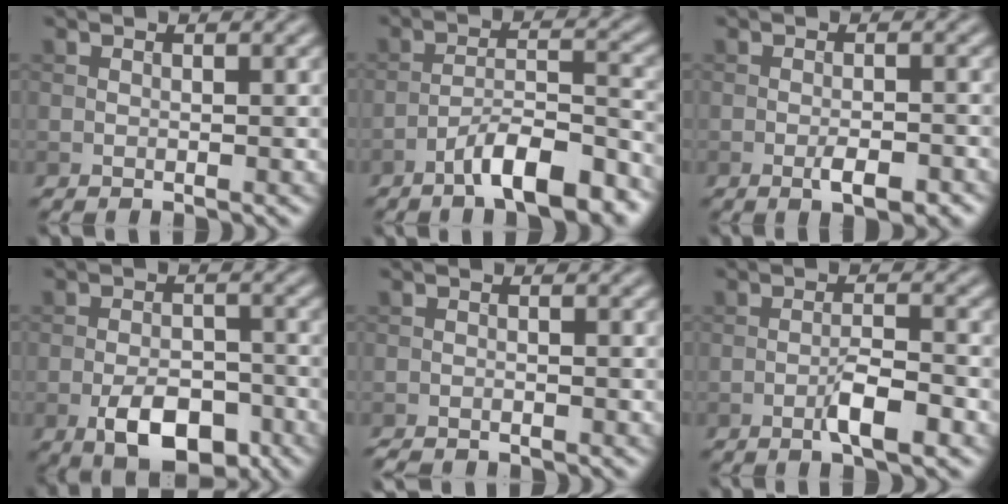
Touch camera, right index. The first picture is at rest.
{"total": 7.7, "force": [-5.3, 1.8, 5.2], "torque": [-0.083, 0.008, -0.088]}
{"total": 2.9, "force": [-1.5, 0.9, 2.4], "torque": [-0.041, -0.002, -0.024]}
{"total": 6.3, "force": [-3.1, 3.3, 4.4], "torque": [-0.069, -0.005, -0.057]}
{"total": 1.3, "force": [-1.3, 0.1, 0.4], "torque": [-0.007, -0.004, -0.024]}
{"total": 3.3, "force": [-1.7, 0.7, 2.8], "torque": [-0.051, 0.006, -0.034]}